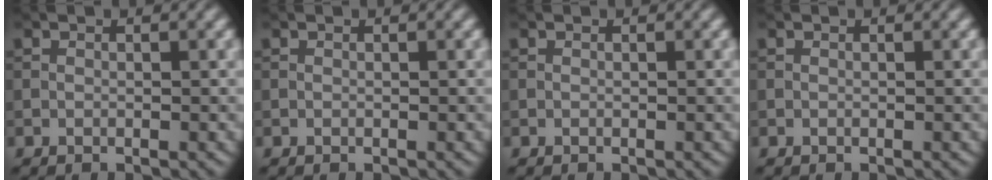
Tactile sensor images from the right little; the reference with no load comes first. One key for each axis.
{"total": 0.0}
{"total": 0.0}
{"total": 0.0}